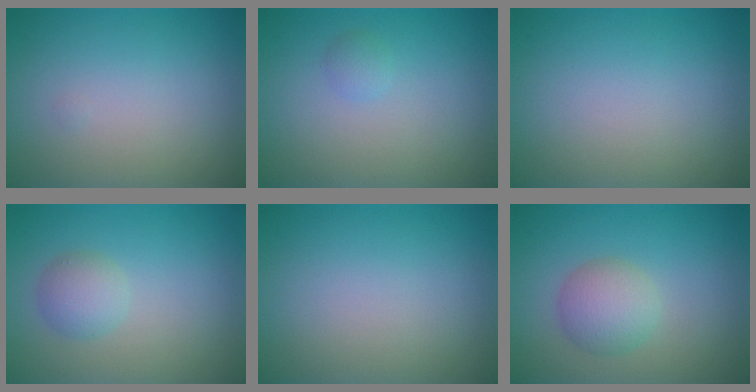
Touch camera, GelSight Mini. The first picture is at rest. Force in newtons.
{"total": 0.9, "press": 0.9, "slide": 0.0}
{"total": 0.0}
{"total": 2.2, "press": 2.2, "slide": 0.2}
{"total": 0.0}
{"total": 3.3, "press": 3.3, "slide": 0.3}